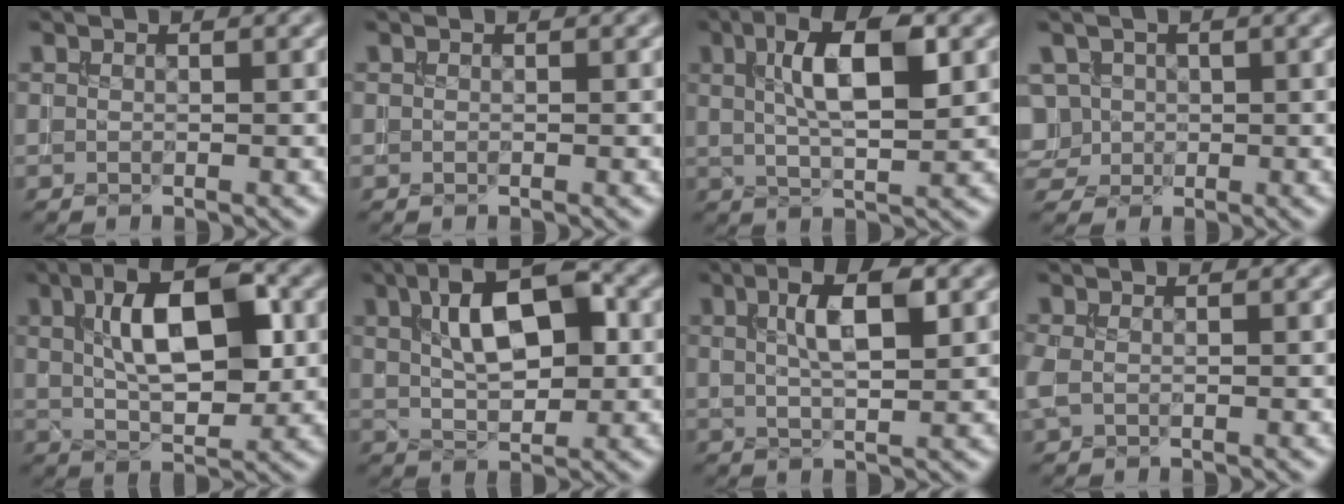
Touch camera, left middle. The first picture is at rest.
{"total": 0.0}
{"total": 7.2, "force": [2.1, 2.4, 6.5], "torque": [-0.112, 0.009, 0.034]}
{"total": 3.8, "force": [0.3, 3.5, 1.6], "torque": [-0.037, 0.020, 0.009]}
{"total": 9.0, "force": [2.1, 3.9, 7.9], "torque": [-0.126, 0.013, 0.031]}
{"total": 7.7, "force": [2.1, 3.5, 6.6], "torque": [-0.107, 0.019, 0.030]}
{"total": 4.9, "force": [1.7, 1.5, 4.3], "torque": [-0.078, 0.009, 0.028]}
{"total": 1.3, "force": [0.0, 0.8, 1.0], "torque": [-0.027, 0.001, -0.003]}